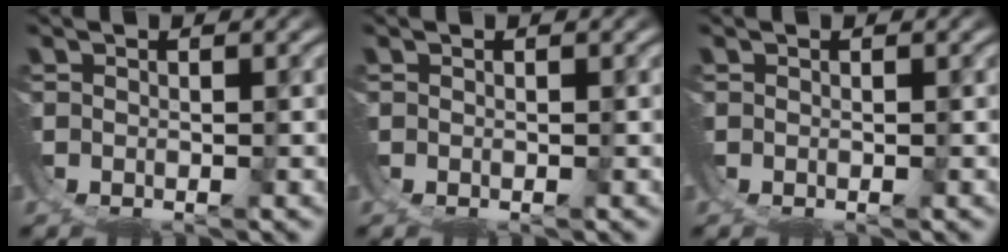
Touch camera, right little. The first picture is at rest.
{"total": 2.6, "force": [0.0, -2.6, -0.6], "torque": [0.027, -0.010, 0.013]}
{"total": 0.0}